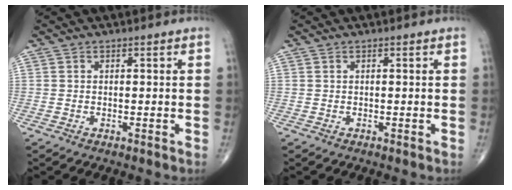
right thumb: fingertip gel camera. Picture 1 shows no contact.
{"total": 0.0}